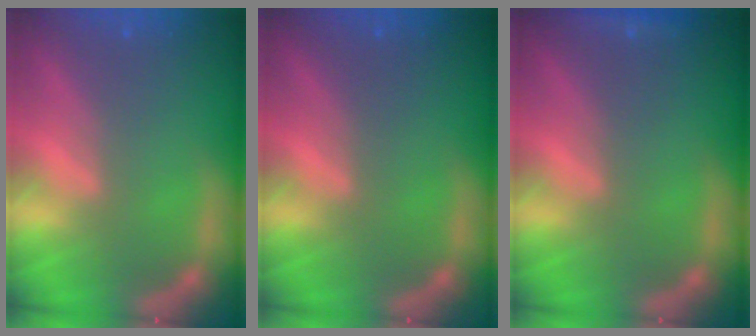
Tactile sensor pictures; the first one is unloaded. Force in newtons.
{"total": 0.0}
{"total": 0.9}